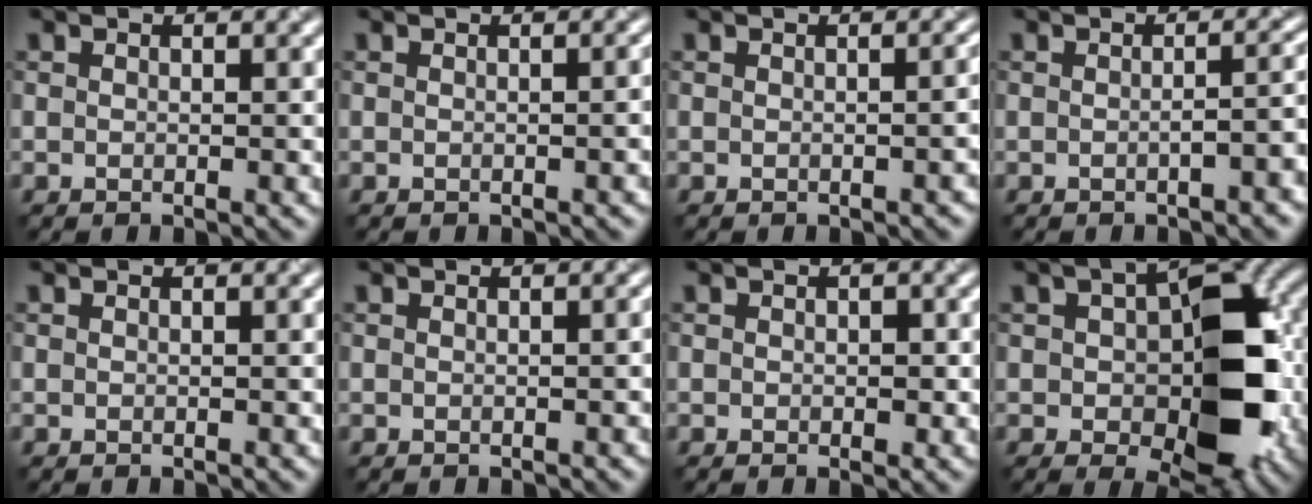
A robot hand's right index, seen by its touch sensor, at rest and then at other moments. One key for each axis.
{"total": 1.6, "fx": -0.2, "fy": 0.7, "fz": 1.4, "tx": -0.008, "ty": 0.003, "tz": 0.001}
{"total": 1.9, "fx": -0.4, "fy": 0.9, "fz": 1.6, "tx": -0.013, "ty": 0.001, "tz": -0.002}
{"total": 3.3, "fx": -1.0, "fy": 1.2, "fz": 2.8, "tx": -0.034, "ty": 0.004, "tz": -0.015}
{"total": 0.0}
{"total": 0.8, "fx": -0.2, "fy": 0.3, "fz": 0.7, "tx": -0.006, "ty": 0.002, "tz": 0.000}
{"total": 0.9, "fx": -0.1, "fy": 0.6, "fz": 0.7, "tx": -0.008, "ty": -0.002, "tz": -0.001}
{"total": 11.2, "fx": -0.6, "fy": 6.1, "fz": 9.4, "tx": -0.125, "ty": 0.003, "tz": -0.004}